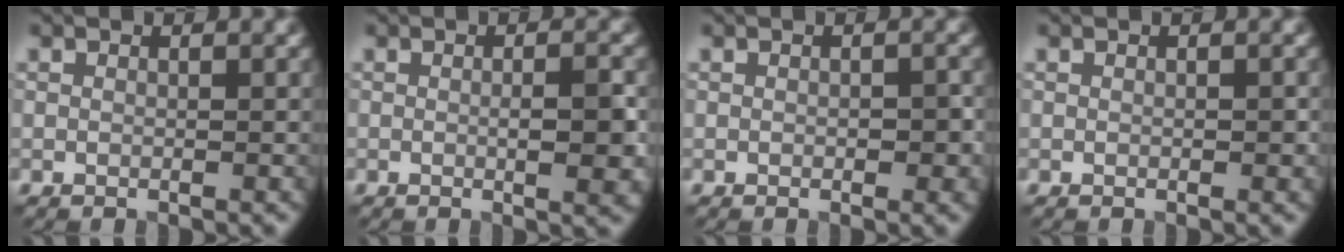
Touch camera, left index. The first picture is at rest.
{"total": 3.1, "force": [-0.3, 0.6, 3.0], "torque": [-0.047, -0.002, -0.002]}
{"total": 1.6, "force": [-0.2, 0.8, 1.4], "torque": [-0.015, 0.001, -0.003]}
{"total": 0.6, "force": [-0.1, 0.3, 0.5], "torque": [-0.009, 0.001, 0.000]}